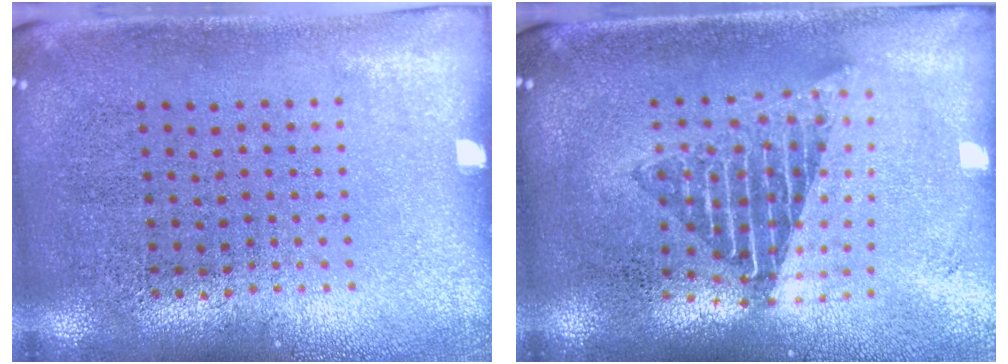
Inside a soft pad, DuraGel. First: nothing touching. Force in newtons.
{"total": 1.6, "press": 1.3, "slide": 0.9}